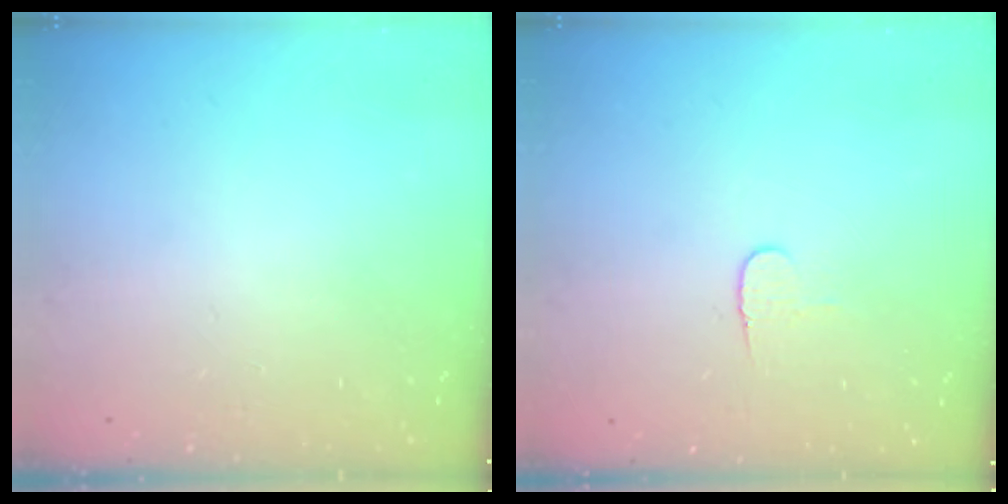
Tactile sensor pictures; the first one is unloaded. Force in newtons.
{"total": 4.1, "press": 4.1, "slide": 0.4}